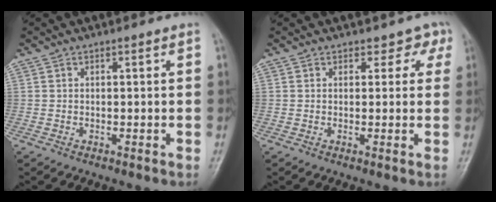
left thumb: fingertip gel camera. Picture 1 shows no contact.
{"total": 2.8, "force": [1.9, 2.0, 0.0], "torque": [0.029, -0.011, 0.004]}